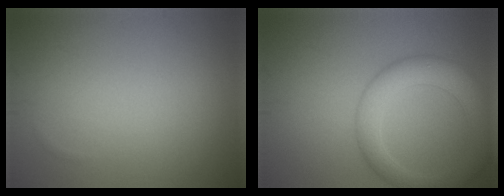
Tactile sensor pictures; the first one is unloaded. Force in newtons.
{"total": 5.7, "press": 5.7, "slide": 0.3}